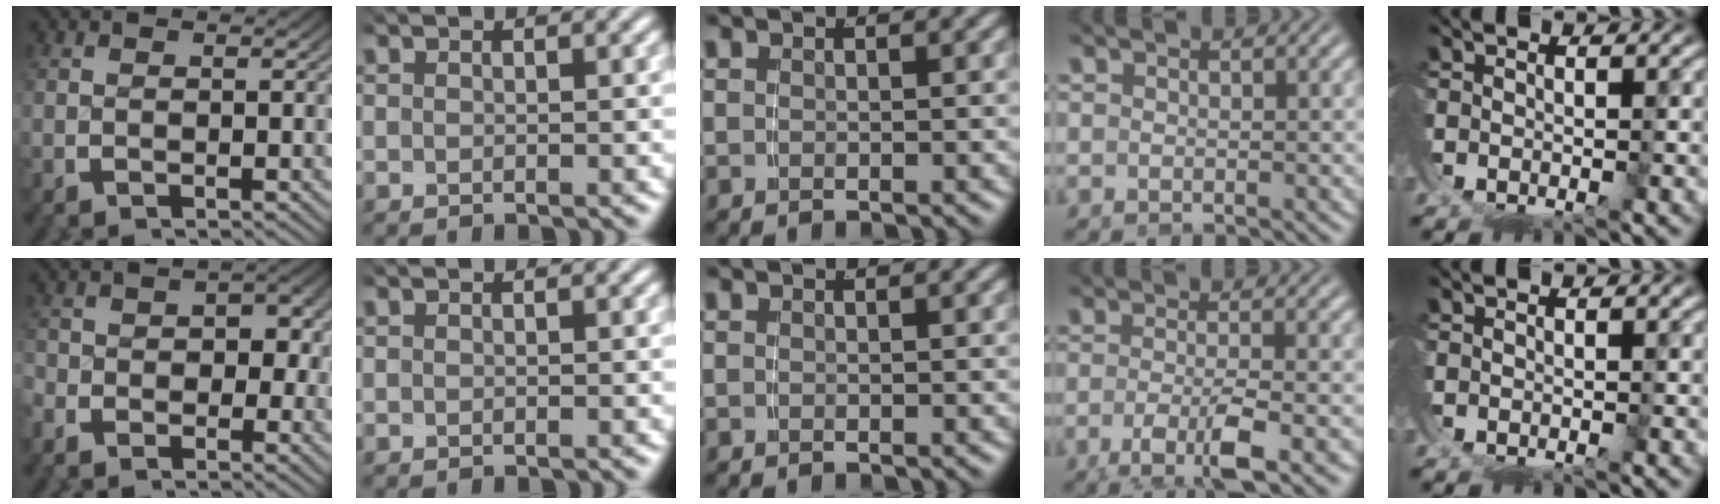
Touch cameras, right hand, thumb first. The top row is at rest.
{"thumb": {"total": 3.6, "force": [-1.3, 2.8, 1.9], "torque": [-0.020, -0.013, -0.026]}, "ring": {"total": 4.1, "force": [-1.5, 0.8, 3.8], "torque": [-0.069, -0.023, -0.011]}}